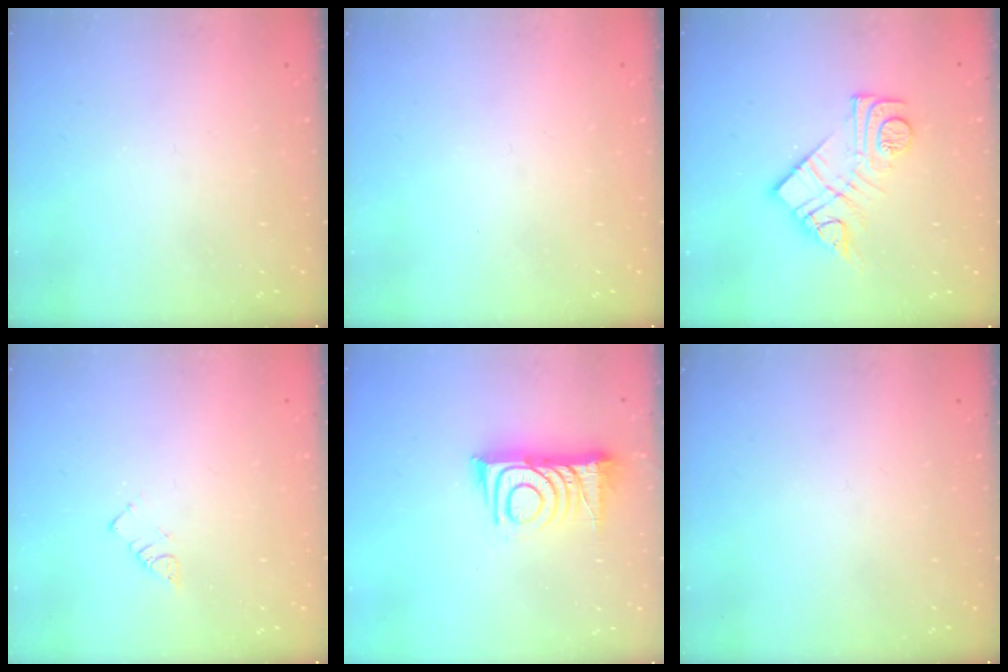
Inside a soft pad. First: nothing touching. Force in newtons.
{"total": 0.0}
{"total": 13.4, "press": 13.3, "slide": 0.8}
{"total": 2.7, "press": 2.7, "slide": 0.4}
{"total": 13.1, "press": 13.0, "slide": 0.9}
{"total": 0.0}